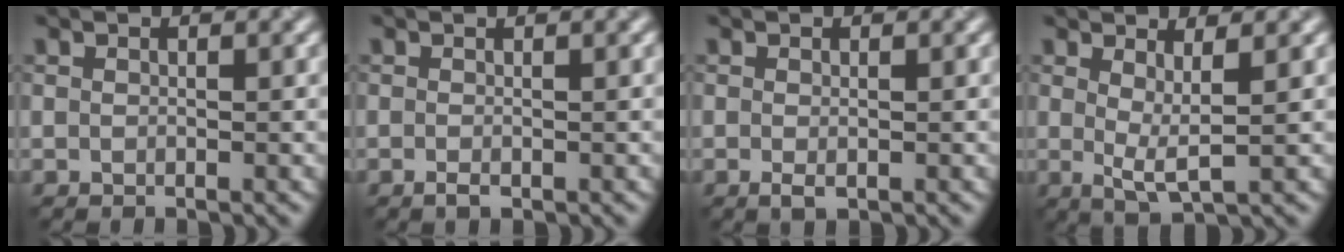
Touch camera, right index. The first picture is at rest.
{"total": 1.6, "force": [-0.4, 0.4, 1.5], "torque": [-0.022, -0.002, -0.008]}
{"total": 1.0, "force": [-0.3, 0.3, 0.9], "torque": [-0.018, -0.005, -0.004]}
{"total": 2.7, "force": [0.7, 0.6, 2.5], "torque": [-0.040, -0.014, 0.012]}